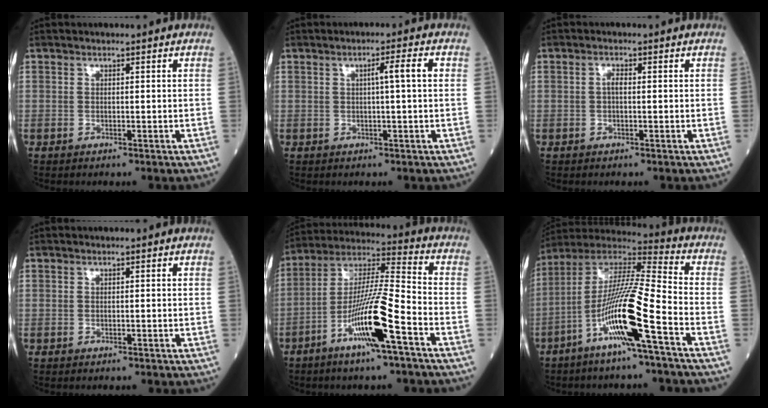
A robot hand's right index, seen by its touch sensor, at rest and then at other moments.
{"total": 3.2, "force": [0.5, -0.3, 3.2], "torque": [-0.050, 0.007, 0.007]}
{"total": 1.2, "force": [0.0, 0.4, 1.2], "torque": [-0.026, 0.002, -0.002]}
{"total": 0.0}
{"total": 14.0, "force": [-6.2, 0.3, 12.5], "torque": [-0.245, -0.003, -0.116]}
{"total": 15.3, "force": [-6.4, -0.2, 13.9], "torque": [-0.275, -0.003, -0.127]}